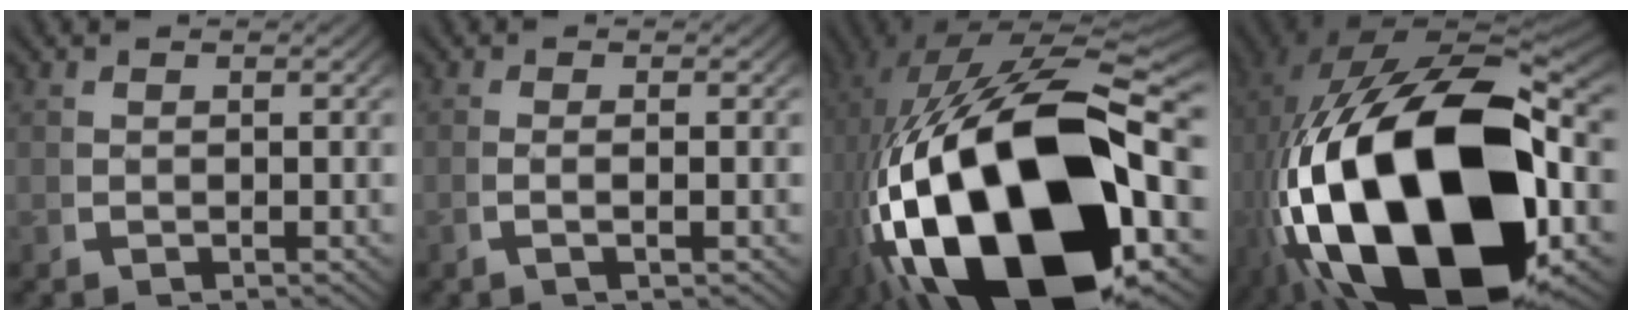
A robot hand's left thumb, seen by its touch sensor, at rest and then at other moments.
{"total": 1.6, "force": [-0.3, -0.2, 1.6], "torque": [-0.038, -0.003, -0.006]}
{"total": 30.7, "force": [-3.7, 16.2, 25.8], "torque": [-0.492, -0.070, -0.022]}
{"total": 34.6, "force": [-3.8, 19.9, 28.0], "torque": [-0.531, -0.100, -0.008]}